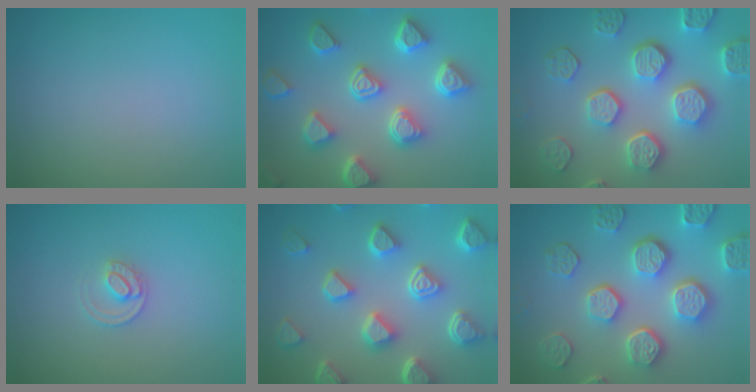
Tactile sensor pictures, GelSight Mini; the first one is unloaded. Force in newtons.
{"total": 7.0, "press": 6.0, "slide": 3.6}
{"total": 7.5, "press": 5.9, "slide": 4.6}
{"total": 1.7, "press": 1.7, "slide": 0.1}
{"total": 7.3, "press": 6.0, "slide": 4.2}
{"total": 7.5, "press": 5.9, "slide": 4.6}